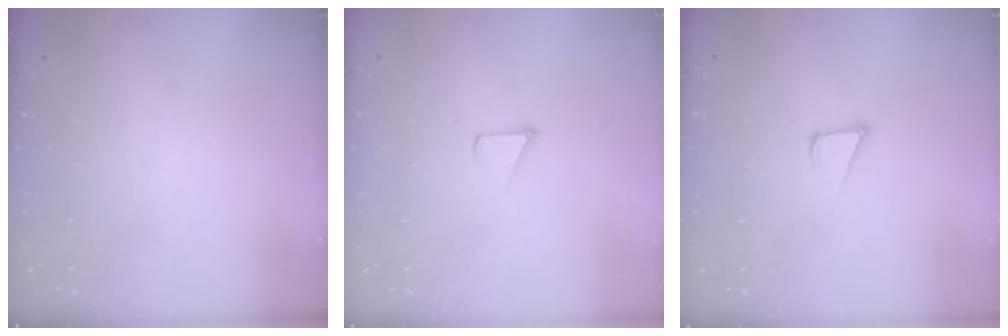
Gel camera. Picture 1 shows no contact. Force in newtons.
{"total": 2.4, "press": 2.4, "slide": 0.2}
{"total": 3.7, "press": 3.1, "slide": 2.1}